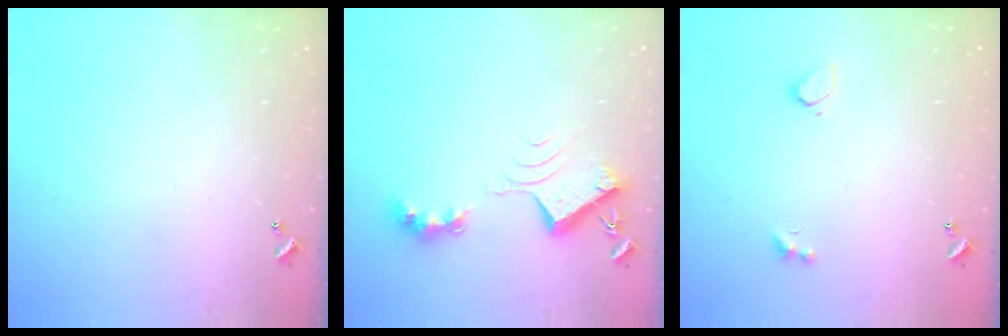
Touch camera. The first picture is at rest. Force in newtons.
{"total": 8.7, "press": 8.6, "slide": 1.1}
{"total": 2.1, "press": 1.8, "slide": 1.2}